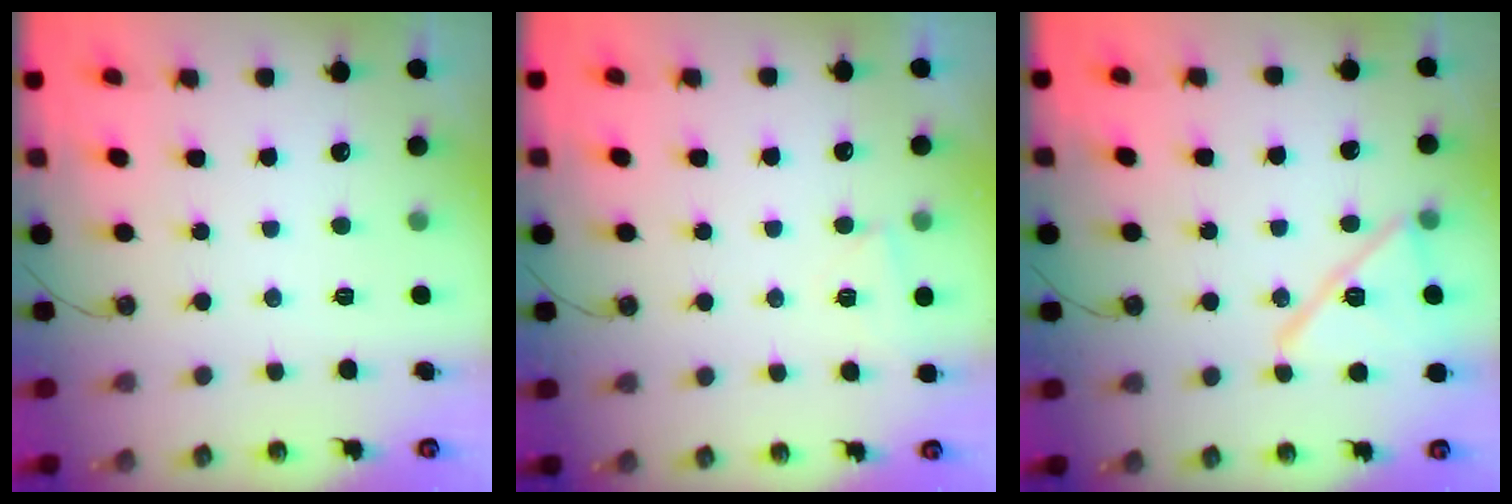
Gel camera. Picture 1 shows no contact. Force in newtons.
{"total": 3.8, "press": 3.2, "slide": 2.0}
{"total": 14.0, "press": 14.0, "slide": 1.1}